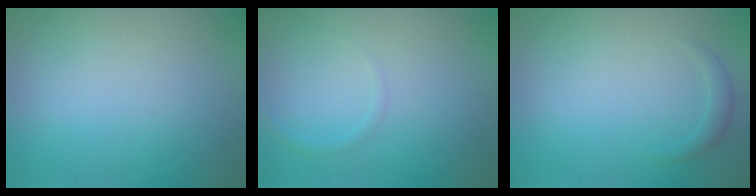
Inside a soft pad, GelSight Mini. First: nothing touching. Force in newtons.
{"total": 0.7, "press": 0.7, "slide": 0.1}
{"total": 0.9, "press": 0.9, "slide": 0.0}